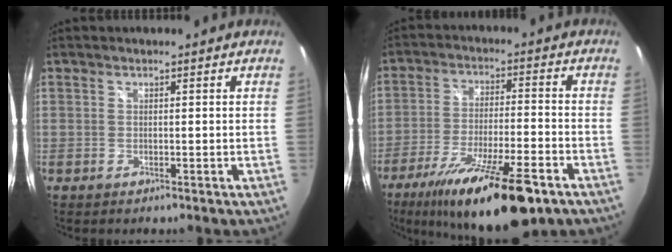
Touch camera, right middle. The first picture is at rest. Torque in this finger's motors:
{"motor_torque": [1.27, -0.87, 0.99, 0.21]}